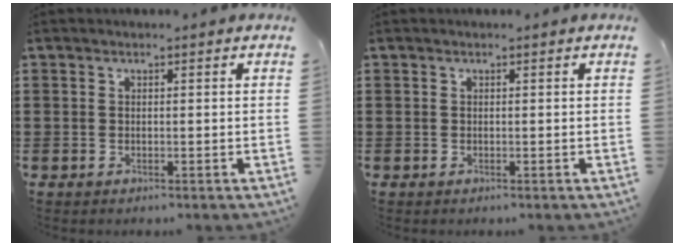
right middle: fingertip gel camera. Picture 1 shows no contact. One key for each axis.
{"total": 0.0}